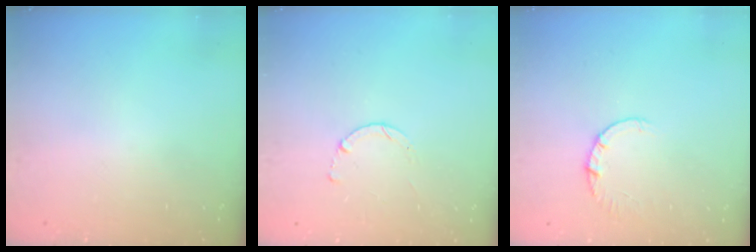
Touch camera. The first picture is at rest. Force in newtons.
{"total": 0.0}
{"total": 2.7, "press": 2.7, "slide": 0.4}